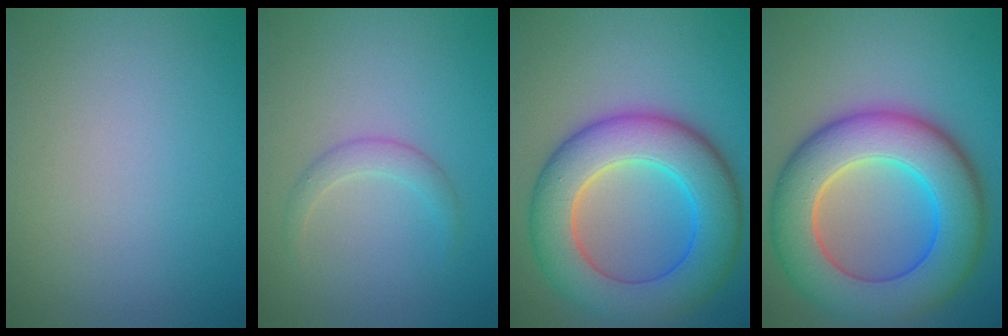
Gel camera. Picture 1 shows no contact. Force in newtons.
{"total": 1.6, "press": 1.6, "slide": 0.0}
{"total": 9.9, "press": 9.9, "slide": 0.3}
{"total": 11.2, "press": 11.2, "slide": 0.5}